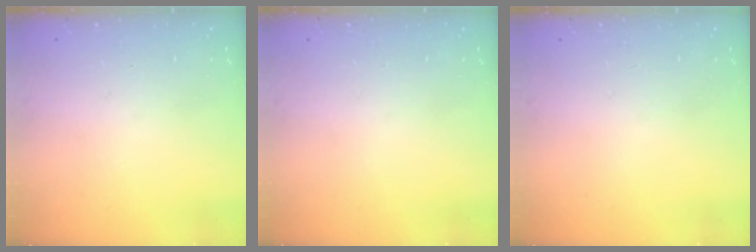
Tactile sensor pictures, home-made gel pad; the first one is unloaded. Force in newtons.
{"total": 0.0}
{"total": 0.0}